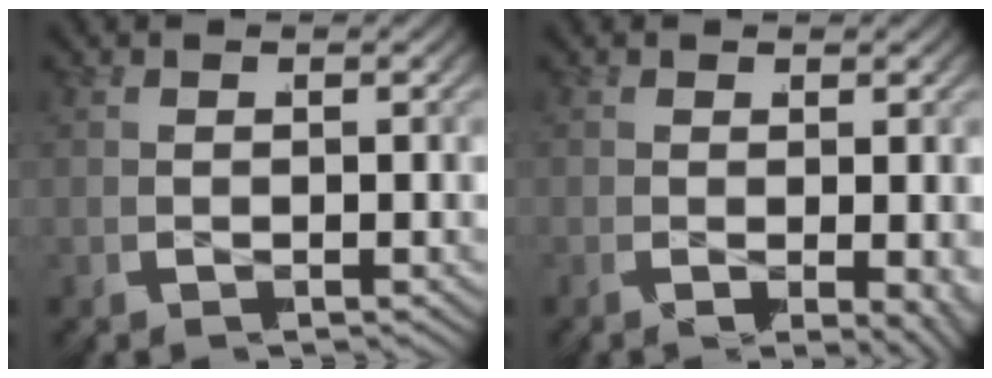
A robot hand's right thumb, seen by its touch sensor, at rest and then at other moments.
{"total": 2.9, "force": [-0.7, 1.3, 2.4], "torque": [-0.035, -0.018, -0.005]}